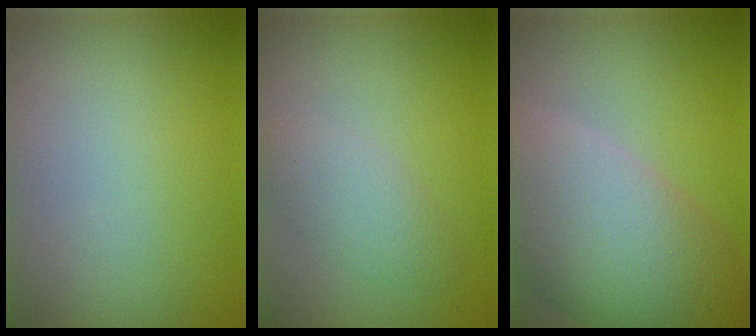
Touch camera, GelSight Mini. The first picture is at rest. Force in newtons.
{"total": 2.7, "press": 2.7, "slide": 0.1}
{"total": 11.4, "press": 11.3, "slide": 0.6}